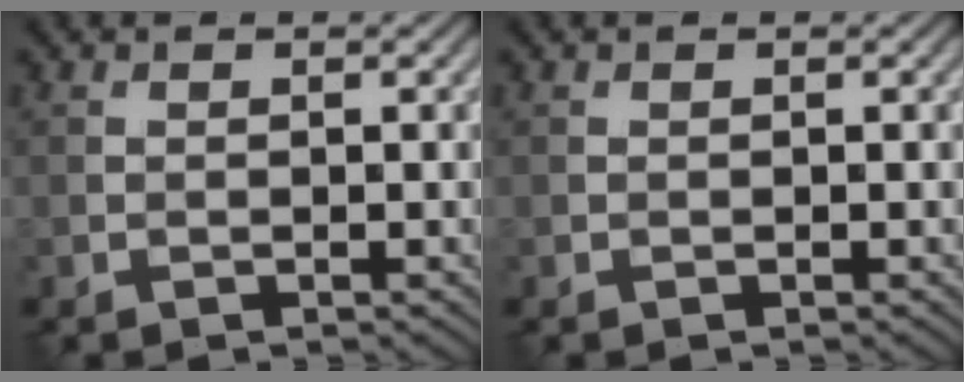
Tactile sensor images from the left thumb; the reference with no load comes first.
{"total": 0.0}